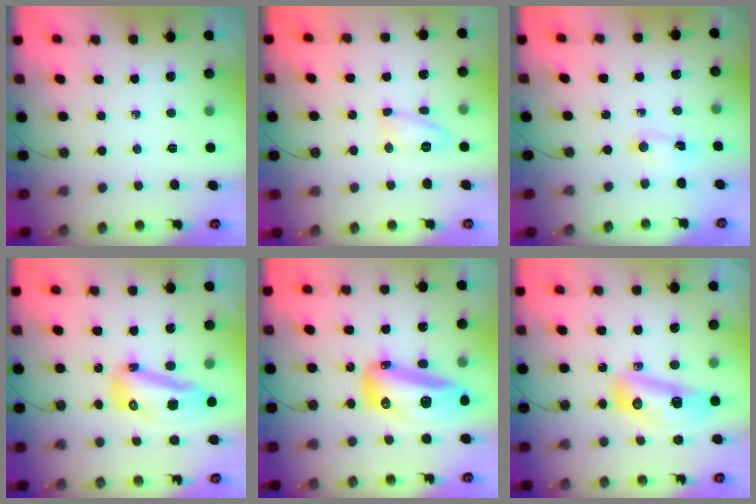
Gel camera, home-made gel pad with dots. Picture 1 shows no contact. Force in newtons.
{"total": 9.0, "press": 8.9, "slide": 0.7}
{"total": 1.0, "press": 1.0, "slide": 0.4}
{"total": 12.8, "press": 12.7, "slide": 1.4}
{"total": 19.4, "press": 19.2, "slide": 2.8}
{"total": 13.7, "press": 13.6, "slide": 1.7}